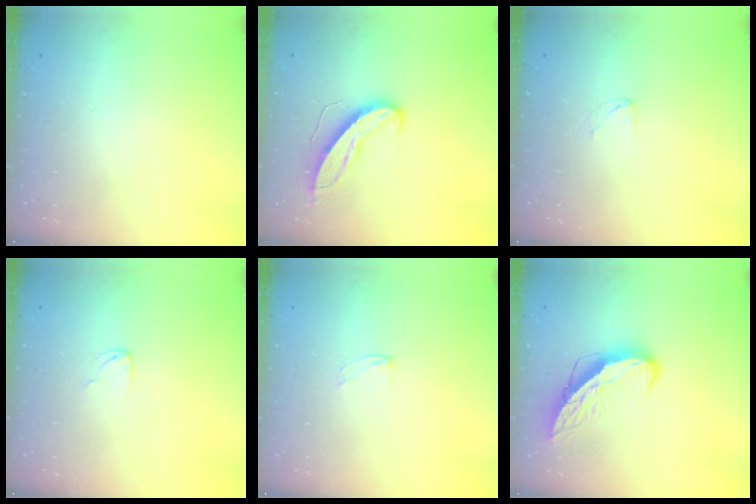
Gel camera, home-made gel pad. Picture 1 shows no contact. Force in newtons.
{"total": 9.3, "press": 9.3, "slide": 0.3}
{"total": 2.4, "press": 2.4, "slide": 0.2}
{"total": 4.2, "press": 4.2, "slide": 0.2}
{"total": 2.7, "press": 2.7, "slide": 0.2}
{"total": 9.9, "press": 9.9, "slide": 1.1}